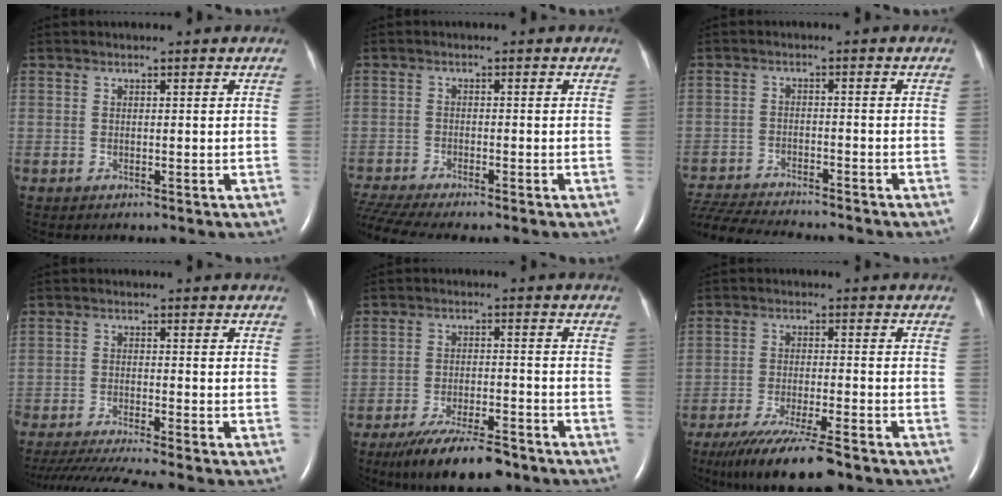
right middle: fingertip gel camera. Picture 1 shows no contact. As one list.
[{"total": 8.4, "force": [-7.4, 0.1, 3.9], "torque": [-0.075, -0.010, -0.125]}, {"total": 14.7, "force": [-13.4, 1.9, 5.7], "torque": [-0.126, -0.019, -0.207]}, {"total": 13.2, "force": [-11.8, -1.1, 5.9], "torque": [-0.089, -0.033, -0.195]}, {"total": 11.8, "force": [-9.3, 2.5, 6.8], "torque": [-0.114, -0.021, -0.151]}, {"total": 12.1, "force": [-9.2, 1.1, 7.8], "torque": [-0.137, -0.034, -0.151]}]